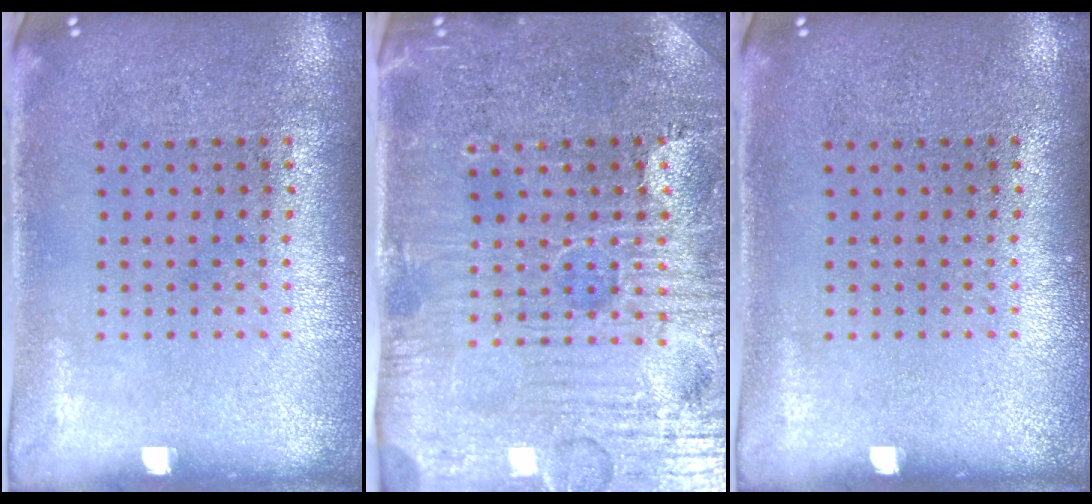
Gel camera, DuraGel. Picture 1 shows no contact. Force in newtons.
{"total": 5.2, "press": 4.8, "slide": 1.9}
{"total": 0.0}